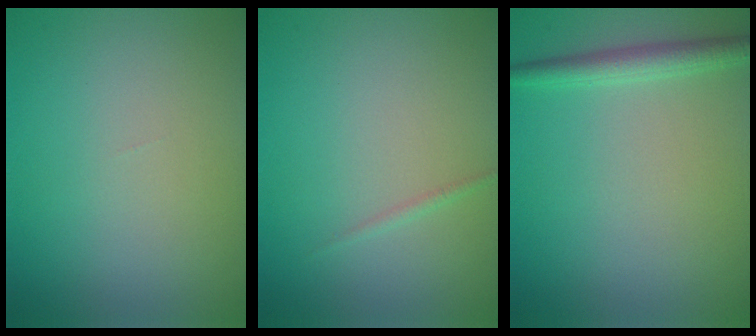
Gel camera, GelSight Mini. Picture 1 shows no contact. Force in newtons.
{"total": 0.5, "press": 0.5, "slide": 0.0}
{"total": 2.2, "press": 2.2, "slide": 0.1}